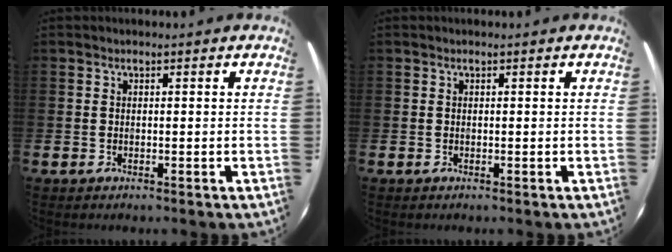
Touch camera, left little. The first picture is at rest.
{"total": 0.0}